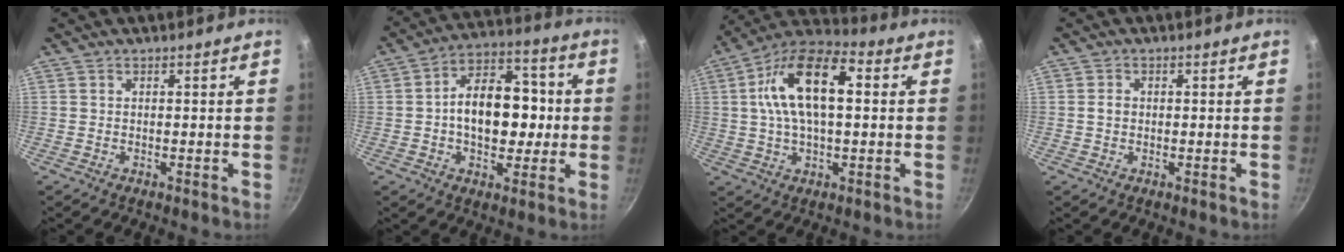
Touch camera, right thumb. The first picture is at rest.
{"total": 15.5, "force": [-0.3, 9.7, 12.0], "torque": [-0.151, 0.031, -0.010]}
{"total": 16.8, "force": [2.9, 8.2, 14.3], "torque": [-0.256, 0.028, 0.043]}
{"total": 1.6, "force": [0.0, 1.3, 1.0], "torque": [-0.016, 0.004, -0.001]}